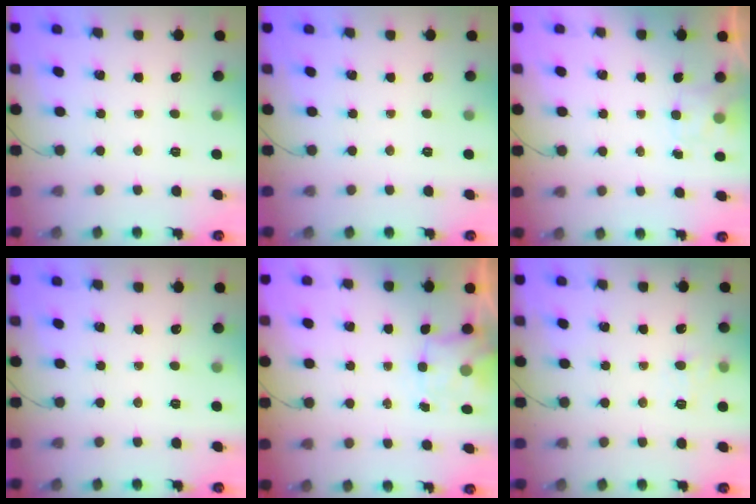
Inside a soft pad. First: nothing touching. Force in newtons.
{"total": 0.0}
{"total": 1.4, "press": 0.7, "slide": 1.2}
{"total": 0.0}
{"total": 2.0, "press": 1.9, "slide": 0.5}
{"total": 8.1, "press": 7.8, "slide": 2.2}